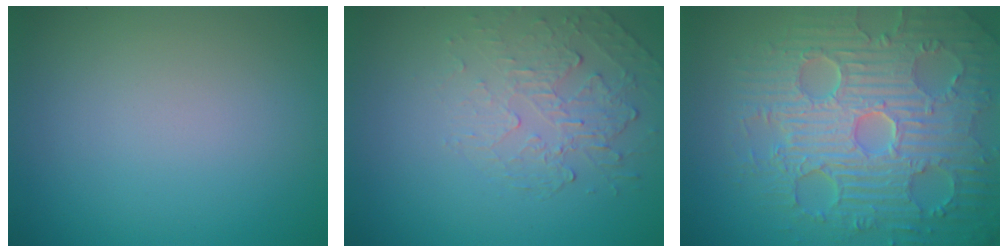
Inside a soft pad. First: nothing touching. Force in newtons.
{"total": 2.2, "press": 1.1, "slide": 1.9}
{"total": 10.1, "press": 7.0, "slide": 7.3}